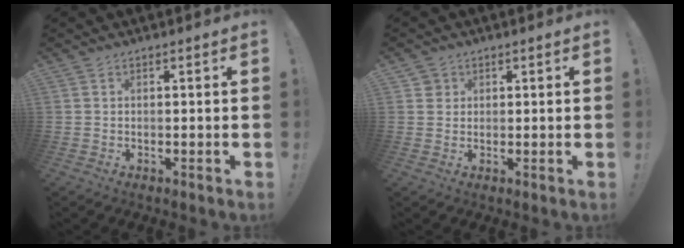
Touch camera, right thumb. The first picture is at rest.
{"total": 2.4, "force": [1.1, 2.1, 0.3], "torque": [-0.009, 0.002, 0.021]}